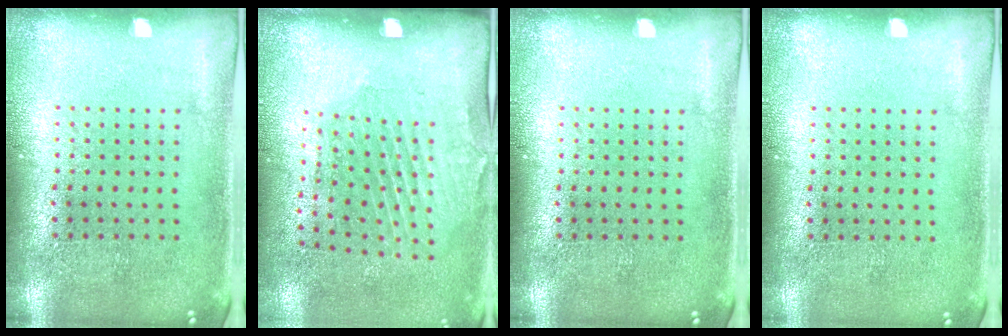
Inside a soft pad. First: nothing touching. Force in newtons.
{"total": 2.0, "press": 1.2, "slide": 1.6}
{"total": 0.0}
{"total": 0.0}